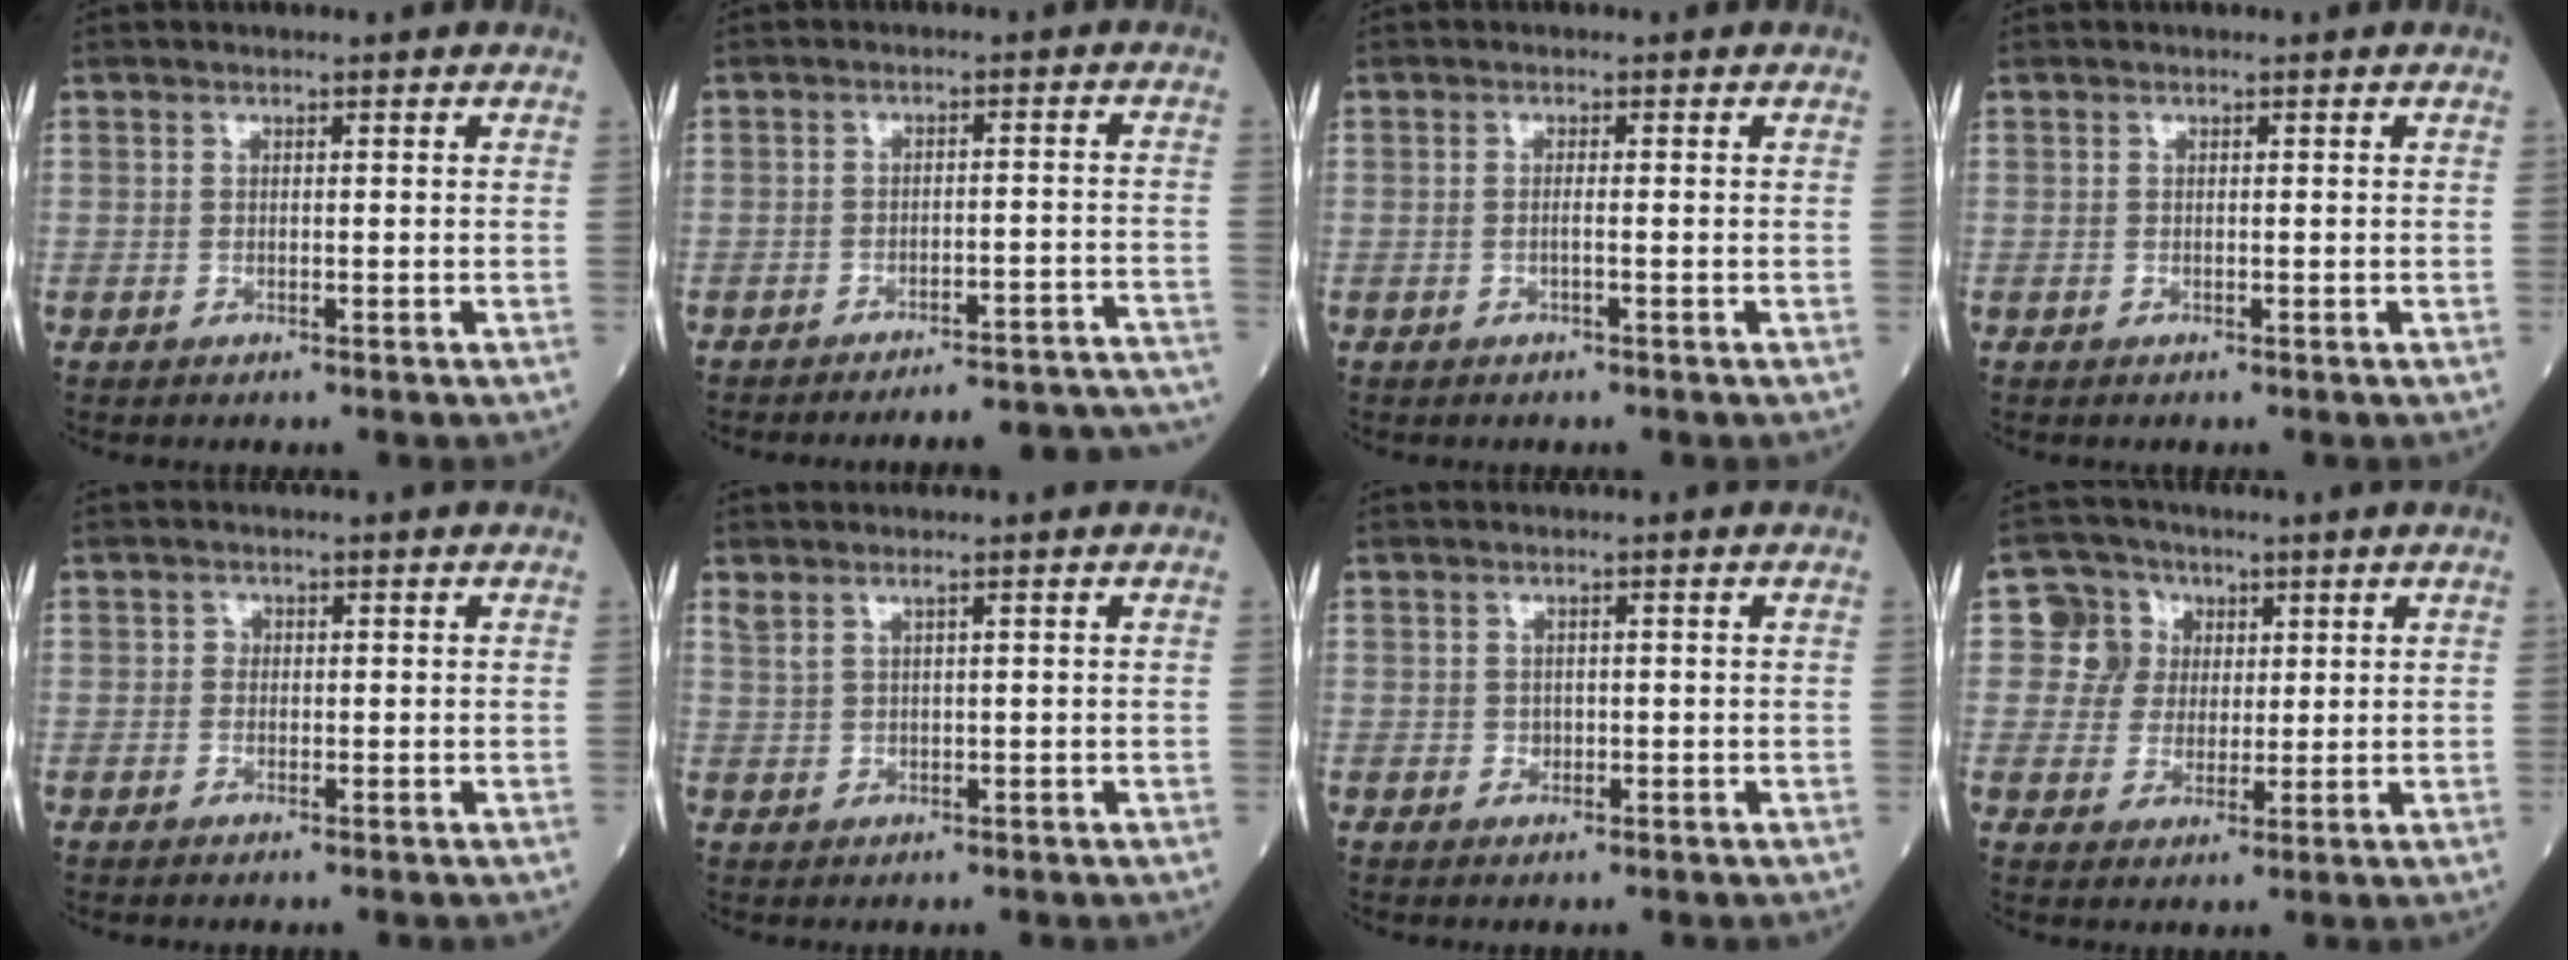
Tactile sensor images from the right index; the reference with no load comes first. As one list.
[{"total": 17.3, "force": [-17.0, 0.4, 3.1], "torque": [0.005, 0.009, -0.200]}, {"total": 0.8, "force": [-0.3, -0.2, 0.8], "torque": [-0.016, 0.000, -0.006]}, {"total": 0.0}, {"total": 0.7, "force": [0.1, 0.6, 0.2], "torque": [0.001, 0.002, 0.000]}, {"total": 1.7, "force": [1.3, 0.0, 1.1], "torque": [-0.033, 0.009, 0.033]}, {"total": 0.7, "force": [0.0, 0.6, 0.3], "torque": [-0.002, 0.001, 0.000]}, {"total": 6.0, "force": [1.8, 5.8, 0.4], "torque": [-0.003, 0.022, 0.033]}]